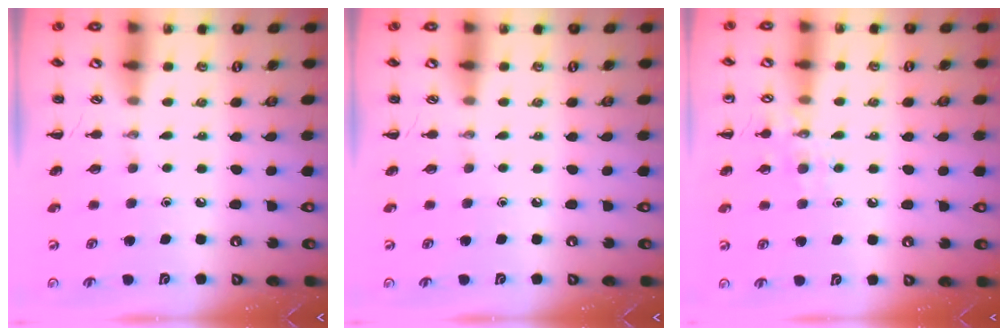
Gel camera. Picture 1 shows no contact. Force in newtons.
{"total": 0.0}
{"total": 8.2, "press": 8.1, "slide": 1.3}